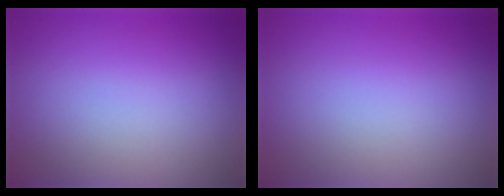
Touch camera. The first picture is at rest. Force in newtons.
{"total": 0.0}